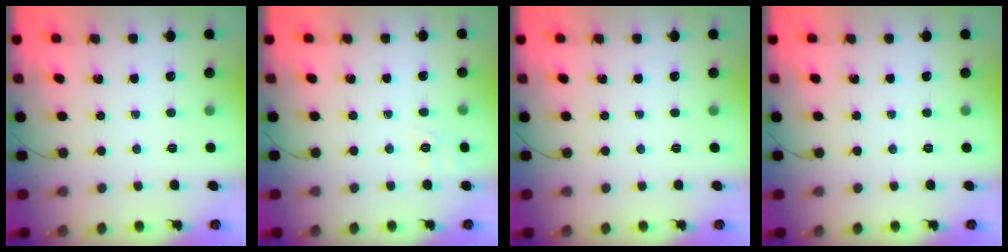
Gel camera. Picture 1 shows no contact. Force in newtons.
{"total": 1.9, "press": 0.8, "slide": 1.7}
{"total": 0.0}
{"total": 0.0}